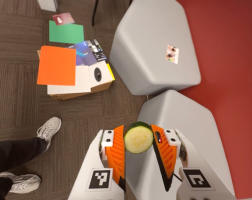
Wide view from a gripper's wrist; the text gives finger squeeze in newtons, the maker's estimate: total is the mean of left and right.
{"total": 10.5, "left": 11.6, "right": 9.4}